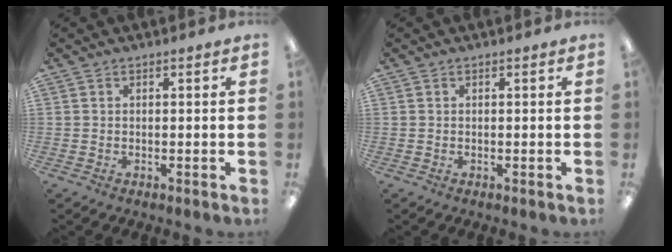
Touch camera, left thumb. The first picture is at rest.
{"total": 0.0}